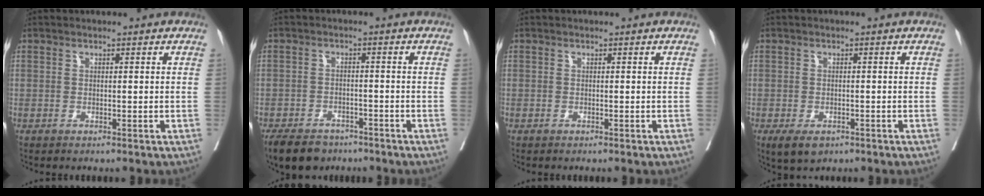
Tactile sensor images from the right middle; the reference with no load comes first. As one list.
[{"total": 8.0, "force": [-6.2, 4.2, 2.9], "torque": [-0.045, -0.004, -0.097]}, {"total": 0.0}, {"total": 4.3, "force": [-2.6, 2.2, 2.6], "torque": [-0.045, -0.007, -0.038]}]